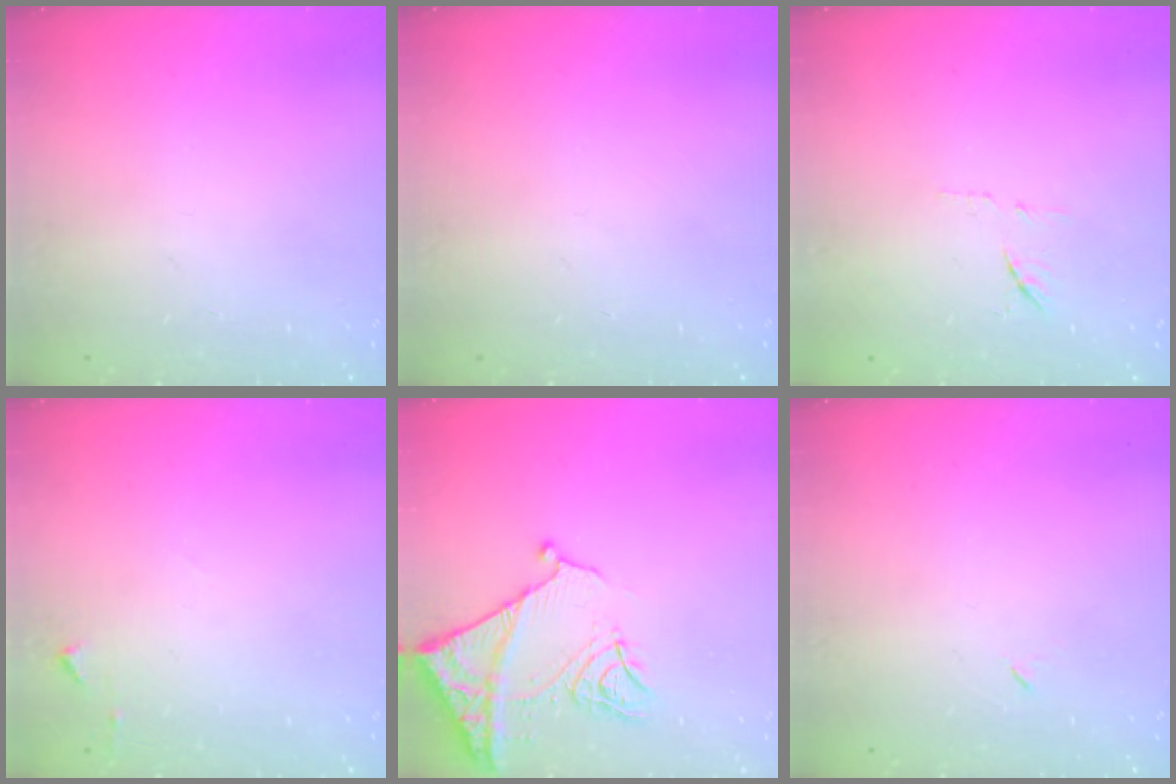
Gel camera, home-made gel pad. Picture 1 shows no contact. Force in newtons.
{"total": 0.0}
{"total": 6.4, "press": 6.3, "slide": 0.8}
{"total": 5.1, "press": 5.1, "slide": 0.6}
{"total": 11.9, "press": 11.8, "slide": 1.4}
{"total": 3.3, "press": 3.2, "slide": 0.7}